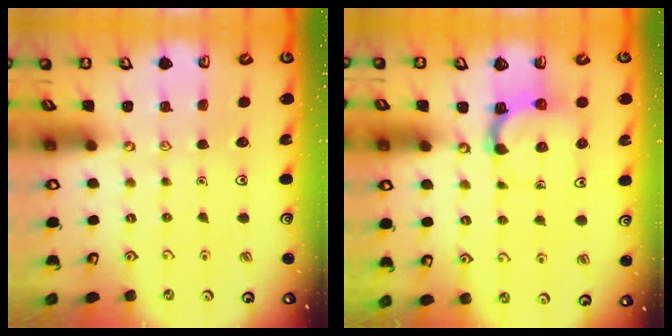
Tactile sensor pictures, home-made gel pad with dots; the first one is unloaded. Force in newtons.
{"total": 4.6, "press": 4.6, "slide": 0.8}